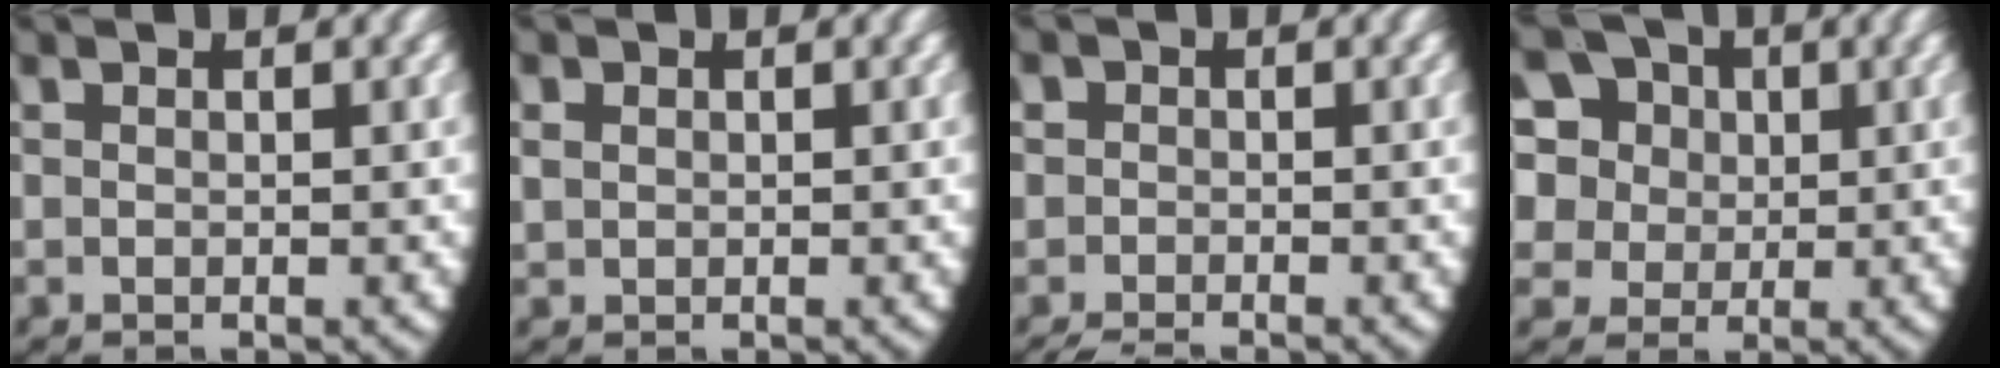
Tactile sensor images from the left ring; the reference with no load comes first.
{"total": 1.1, "force": [0.3, 1.0, 0.4], "torque": [-0.020, -0.009, 0.016]}
{"total": 2.1, "force": [-1.3, 1.6, 0.4], "torque": [-0.010, -0.008, -0.024]}
{"total": 12.3, "force": [2.2, 11.0, 5.0], "torque": [-0.145, -0.021, 0.030]}